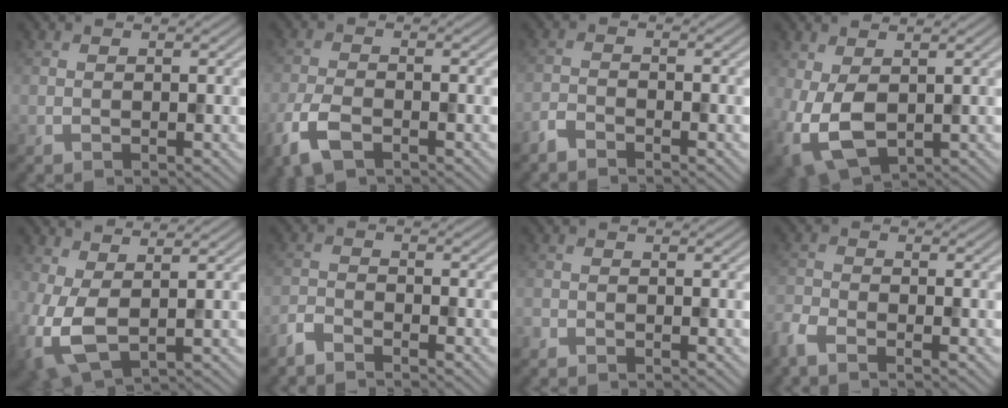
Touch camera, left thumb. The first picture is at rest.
{"total": 5.1, "force": [-3.1, 2.2, 3.5], "torque": [-0.084, -0.011, -0.069]}
{"total": 2.1, "force": [-2.0, 0.4, 0.7], "torque": [-0.016, -0.003, -0.049]}
{"total": 6.2, "force": [-0.6, 3.8, 4.9], "torque": [-0.122, -0.010, -0.008]}
{"total": 5.6, "force": [0.3, 2.8, 4.8], "torque": [-0.124, -0.004, 0.006]}
{"total": 2.8, "force": [-2.6, 0.5, 0.9], "torque": [-0.021, -0.005, -0.063]}
{"total": 0.9, "force": [-0.8, 0.4, 0.1], "torque": [-0.002, -0.002, -0.018]}
{"total": 3.4, "force": [-2.7, 1.1, 1.7], "torque": [-0.044, -0.011, -0.071]}